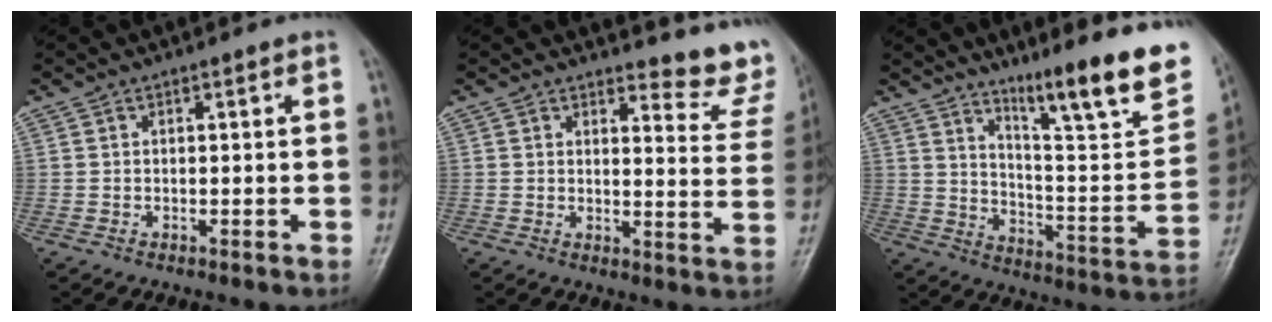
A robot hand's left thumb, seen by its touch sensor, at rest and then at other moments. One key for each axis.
{"total": 10.1, "fx": 9.6, "fy": 2.5, "fz": 1.7, "tx": 0.013, "ty": -0.104, "tz": 0.085}
{"total": 21.0, "fx": 14.6, "fy": 2.8, "fz": 14.7, "tx": -0.182, "ty": -0.089, "tz": 0.224}